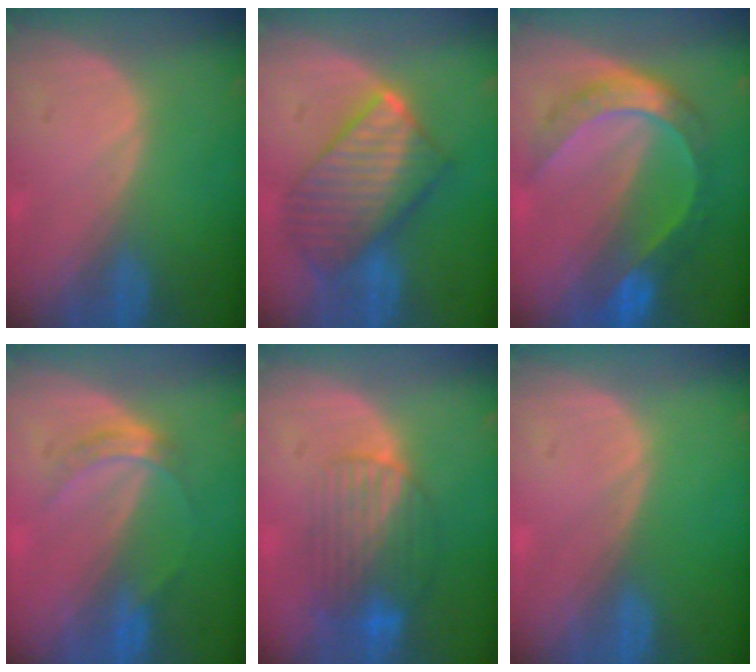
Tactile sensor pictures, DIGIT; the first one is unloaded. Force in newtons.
{"total": 10.2, "press": 10.1, "slide": 0.8}
{"total": 8.2, "press": 8.2, "slide": 0.9}
{"total": 3.5, "press": 3.2, "slide": 1.5}
{"total": 8.5, "press": 7.3, "slide": 4.3}
{"total": 0.0}